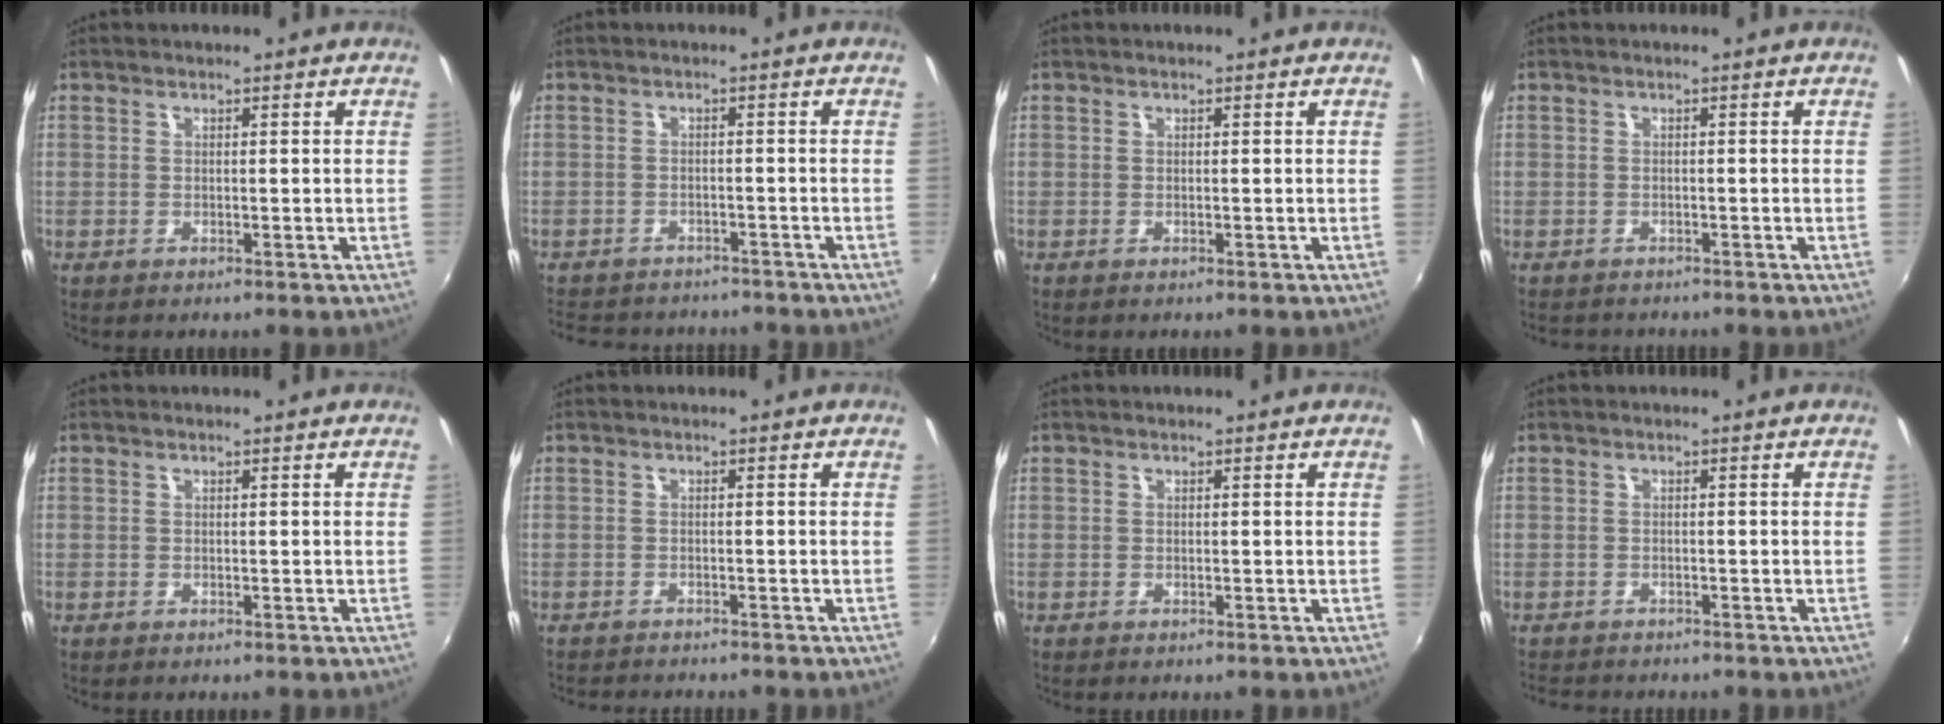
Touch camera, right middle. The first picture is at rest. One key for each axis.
{"total": 11.1, "fx": -9.5, "fy": 4.5, "fz": 3.4, "tx": -0.088, "ty": -0.005, "tz": -0.136}
{"total": 0.0}
{"total": 2.1, "fx": -1.8, "fy": 1.0, "fz": 0.1, "tx": -0.010, "ty": -0.005, "tz": -0.032}
{"total": 0.0}
{"total": 3.3, "fx": -3.2, "fy": 0.5, "fz": 0.8, "tx": -0.026, "ty": -0.016, "tz": -0.052}
{"total": 0.0}
{"total": 3.2, "fx": -2.9, "fy": 1.3, "fz": 0.5, "tx": -0.023, "ty": -0.010, "tz": -0.055}